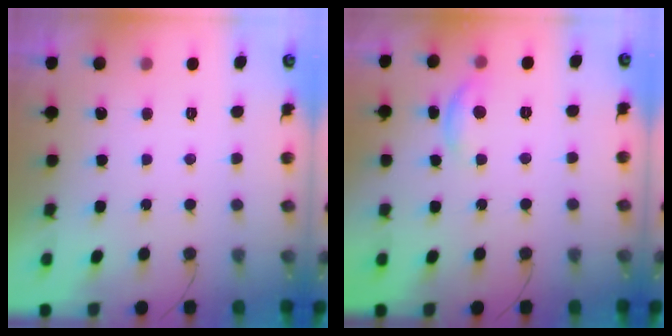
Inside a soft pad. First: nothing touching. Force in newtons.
{"total": 6.5, "press": 6.5, "slide": 0.3}